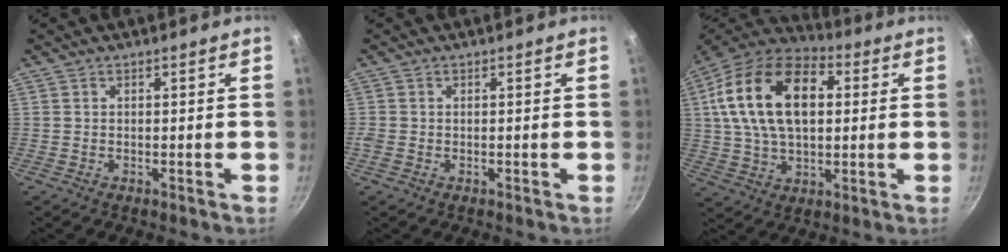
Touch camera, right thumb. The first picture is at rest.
{"total": 1.4, "force": [-0.6, 1.1, 0.7], "torque": [-0.014, 0.000, -0.013]}
{"total": 21.2, "force": [4.2, 12.9, 16.2], "torque": [-0.271, 0.017, 0.061]}